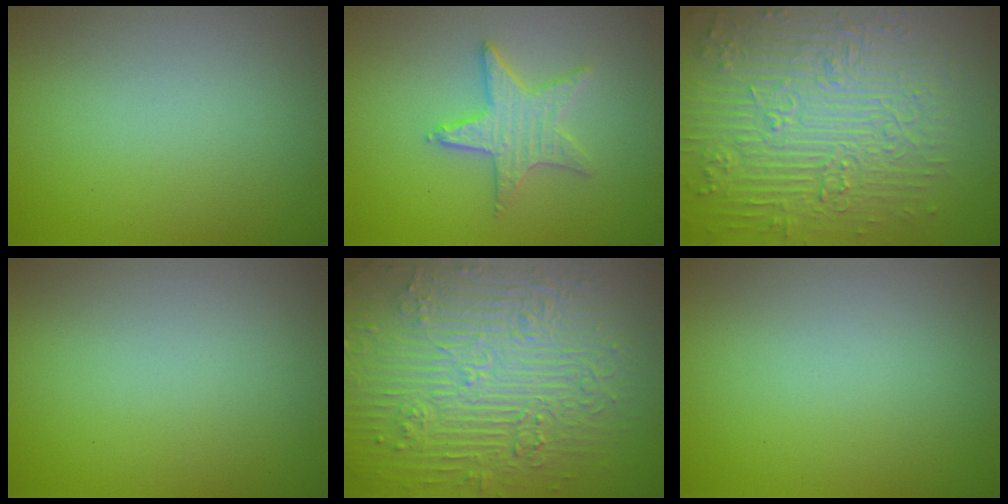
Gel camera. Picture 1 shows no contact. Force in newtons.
{"total": 3.6, "press": 3.5, "slide": 0.7}
{"total": 9.5, "press": 6.9, "slide": 6.4}
{"total": 0.0}
{"total": 11.2, "press": 7.3, "slide": 8.4}
{"total": 0.0}